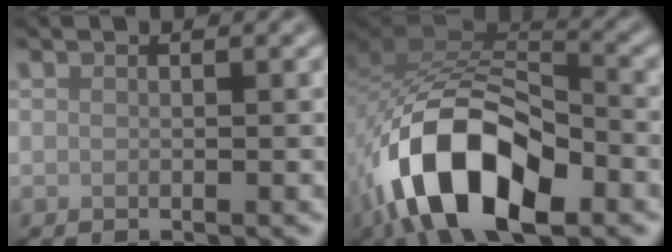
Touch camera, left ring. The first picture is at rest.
{"total": 12.8, "force": [-5.8, 6.6, 9.3], "torque": [-0.176, -0.005, -0.106]}